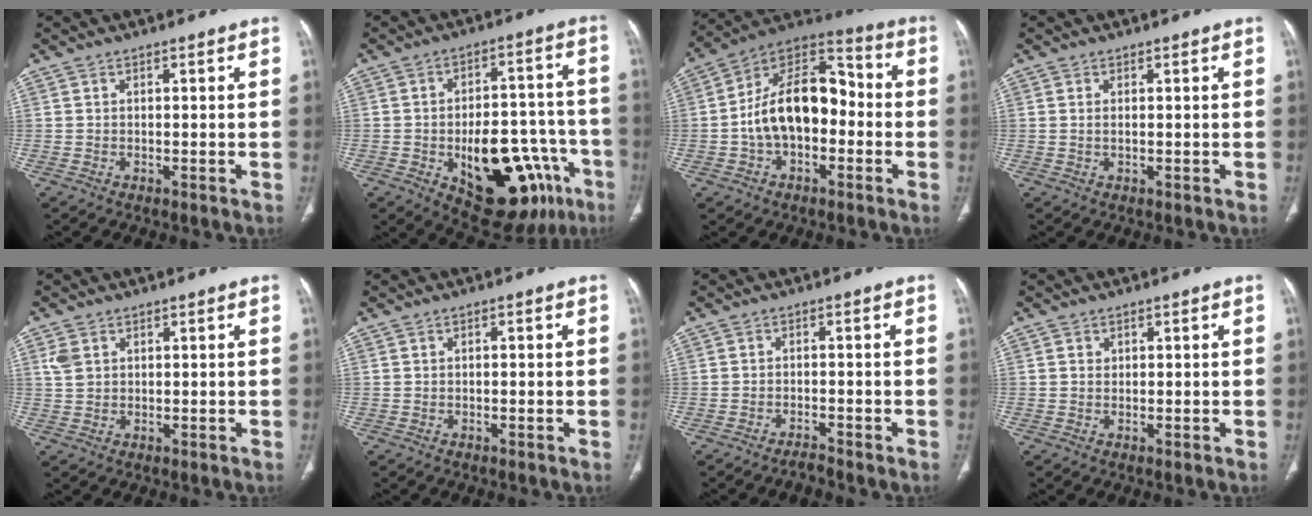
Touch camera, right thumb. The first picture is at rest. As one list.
[{"total": 22.7, "force": [-9.1, 11.6, 17.2], "torque": [-0.178, 0.046, -0.106]}, {"total": 17.4, "force": [-1.9, 10.7, 13.5], "torque": [-0.205, 0.049, -0.042]}, {"total": 0.8, "force": [0.2, 0.3, 0.7], "torque": [-0.019, 0.000, 0.005]}, {"total": 2.9, "force": [1.2, 2.1, 1.6], "torque": [-0.032, 0.001, 0.032]}, {"total": 0.8, "force": [0.1, 0.3, 0.7], "torque": [-0.015, 0.002, 0.001]}, {"total": 1.6, "force": [-1.6, 0.1, 0.3], "torque": [-0.011, 0.007, -0.027]}, {"total": 0.9, "force": [0.3, 0.8, 0.3], "torque": [-0.001, 0.000, 0.007]}]